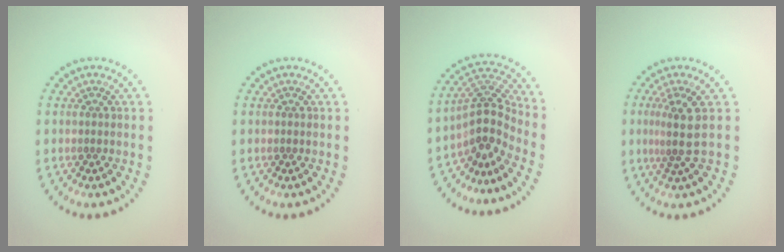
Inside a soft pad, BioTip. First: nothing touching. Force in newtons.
{"total": 0.0}
{"total": 4.0, "press": 2.8, "slide": 2.8}
{"total": 2.9, "press": 2.1, "slide": 2.0}